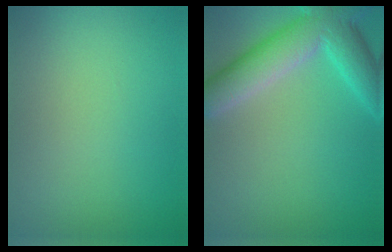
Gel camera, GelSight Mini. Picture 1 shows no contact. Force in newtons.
{"total": 6.6, "press": 6.6, "slide": 0.4}